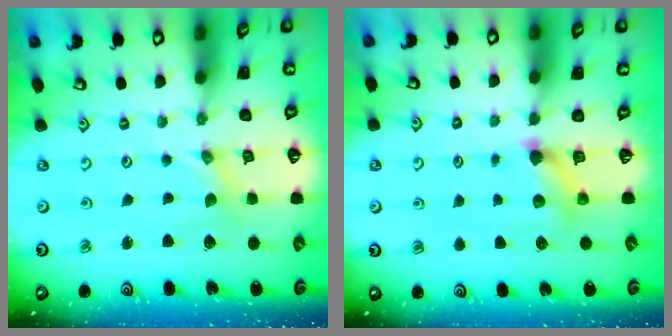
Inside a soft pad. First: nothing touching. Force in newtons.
{"total": 6.1, "press": 6.0, "slide": 0.9}